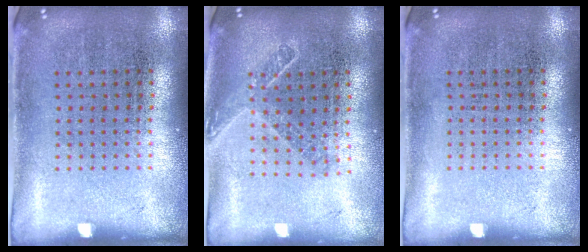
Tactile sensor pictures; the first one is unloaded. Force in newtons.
{"total": 1.6, "press": 1.2, "slide": 1.0}
{"total": 0.0}